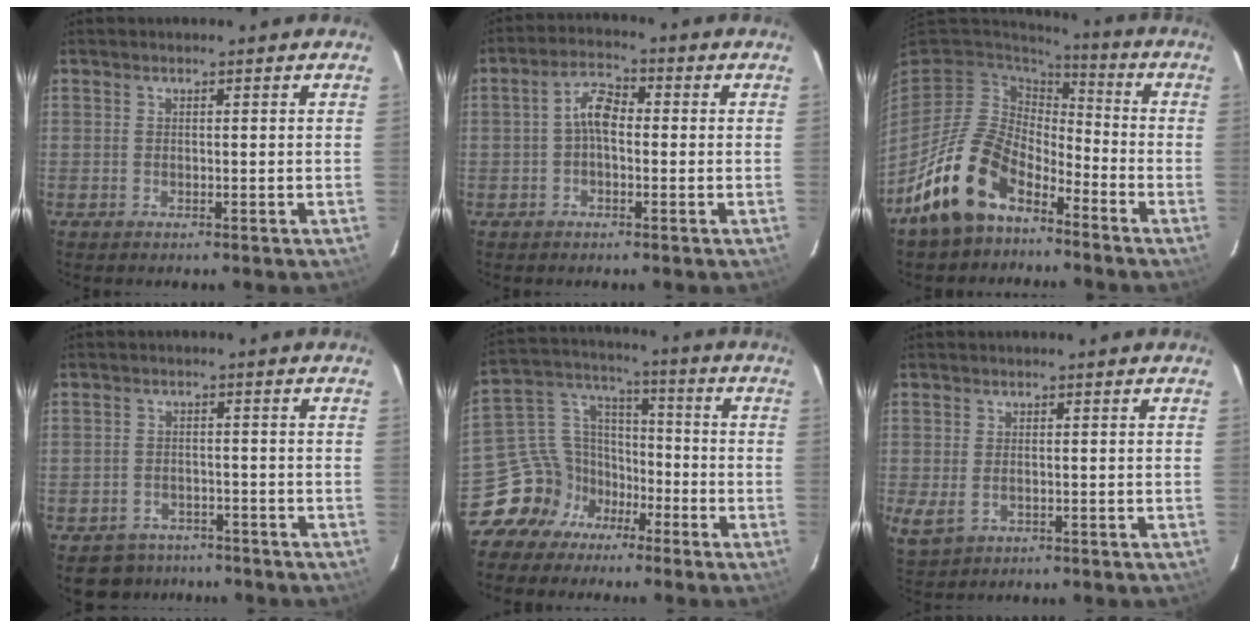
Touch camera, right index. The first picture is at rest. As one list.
[{"total": 4.8, "force": [-0.4, 2.6, 4.0], "torque": [-0.078, 0.018, -0.010]}, {"total": 15.6, "force": [-9.9, 8.8, 8.3], "torque": [-0.181, 0.002, -0.174]}, {"total": 6.3, "force": [-5.0, 3.8, 0.6], "torque": [-0.030, 0.019, -0.069]}, {"total": 11.3, "force": [-7.2, 8.3, 2.5], "torque": [-0.060, 0.056, -0.129]}, {"total": 4.4, "force": [-1.2, 2.9, 3.2], "torque": [-0.065, -0.012, -0.013]}]